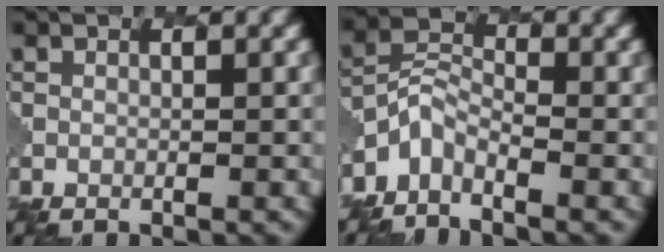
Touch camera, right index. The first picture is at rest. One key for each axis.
{"total": 2.8, "fx": -2.4, "fy": 1.2, "fz": 0.8, "tx": -0.017, "ty": 0.001, "tz": -0.062}